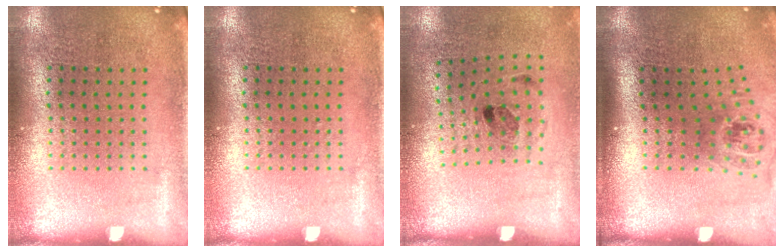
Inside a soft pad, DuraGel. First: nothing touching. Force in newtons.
{"total": 0.0}
{"total": 1.2, "press": 0.7, "slide": 0.9}
{"total": 1.6, "press": 1.2, "slide": 1.1}